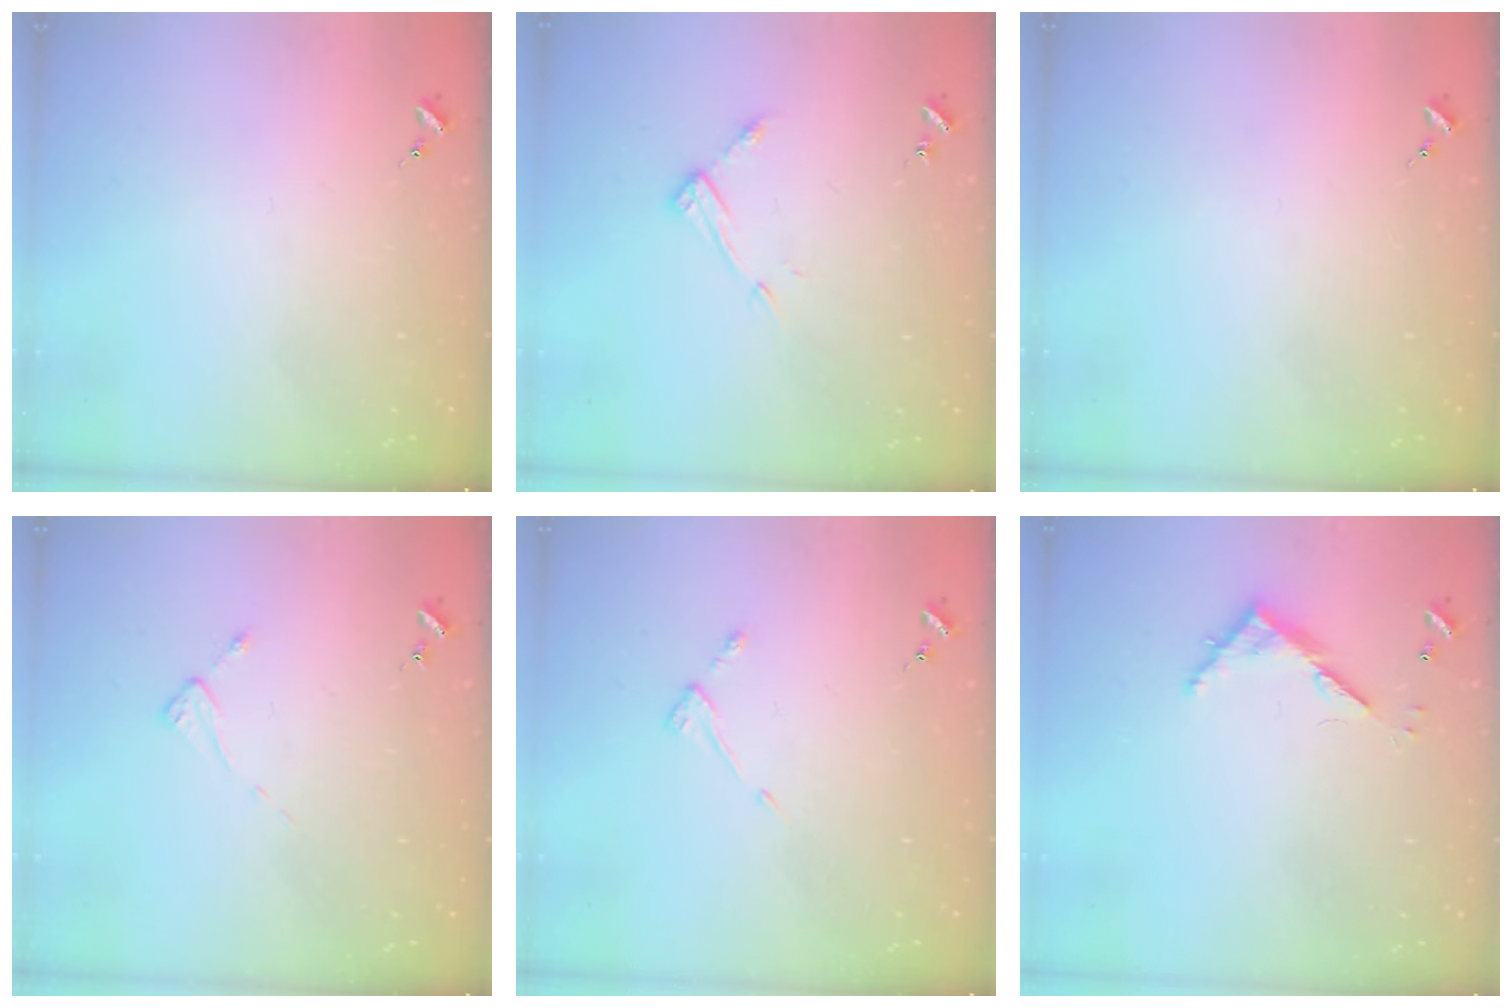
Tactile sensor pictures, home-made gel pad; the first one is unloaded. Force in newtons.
{"total": 8.8, "press": 8.8, "slide": 0.5}
{"total": 0.0}
{"total": 2.0, "press": 1.9, "slide": 0.4}
{"total": 3.3, "press": 3.2, "slide": 0.4}
{"total": 6.7, "press": 6.7, "slide": 0.5}